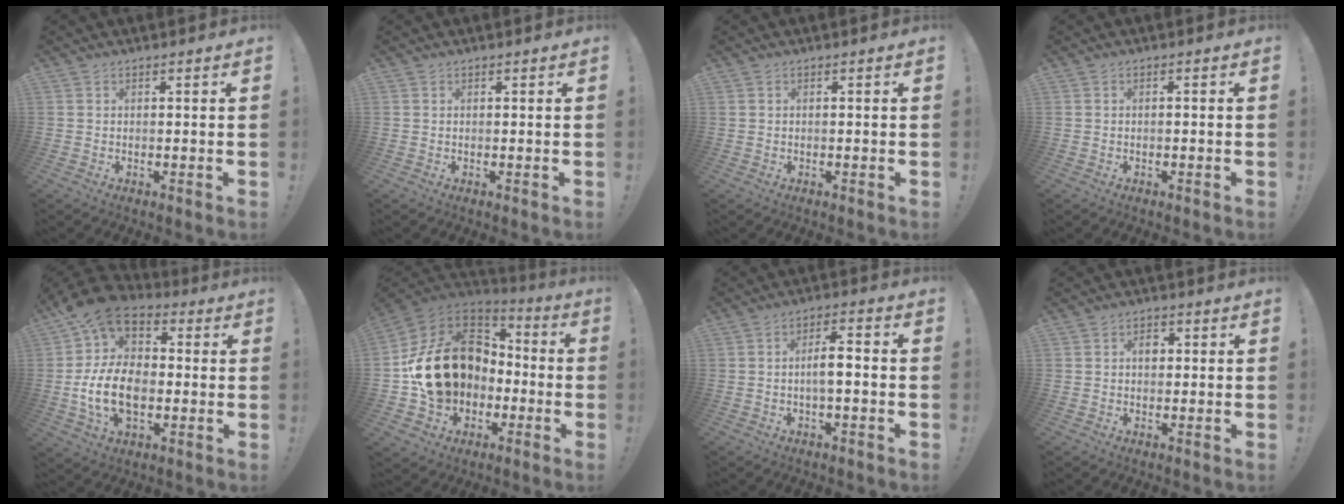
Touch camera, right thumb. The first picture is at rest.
{"total": 0.0}
{"total": 0.0}
{"total": 0.7, "force": [-0.5, -0.2, 0.3], "torque": [-0.006, 0.000, -0.010]}
{"total": 19.2, "force": [0.2, 12.3, 14.6], "torque": [-0.277, 0.001, 0.007]}
{"total": 21.5, "force": [0.3, 17.2, 12.9], "torque": [-0.208, 0.011, 0.034]}
{"total": 6.0, "force": [-1.0, 1.7, 5.7], "torque": [-0.097, 0.005, -0.023]}
{"total": 2.7, "force": [0.3, 2.0, 1.9], "torque": [-0.025, 0.004, 0.000]}